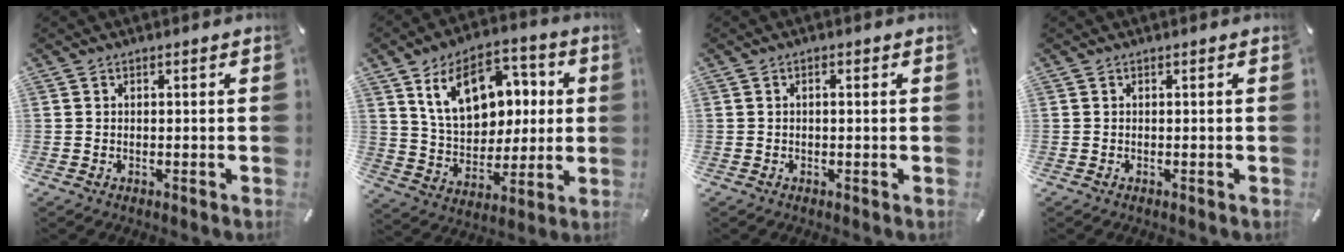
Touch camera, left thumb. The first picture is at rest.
{"total": 16.5, "force": [6.0, 12.2, 9.4], "torque": [-0.151, -0.007, 0.116]}
{"total": 1.0, "force": [0.0, 0.5, 0.9], "torque": [-0.018, 0.004, -0.001]}
{"total": 0.0}